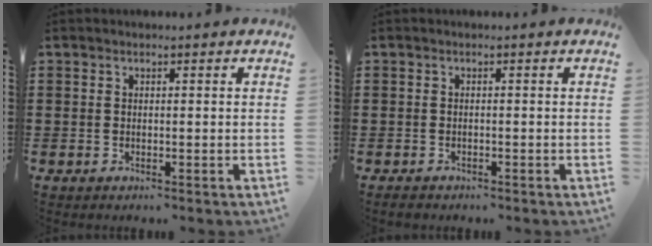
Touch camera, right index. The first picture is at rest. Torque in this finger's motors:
{"motor_torque": [0.09, 0.05, 0.04, 0.02]}